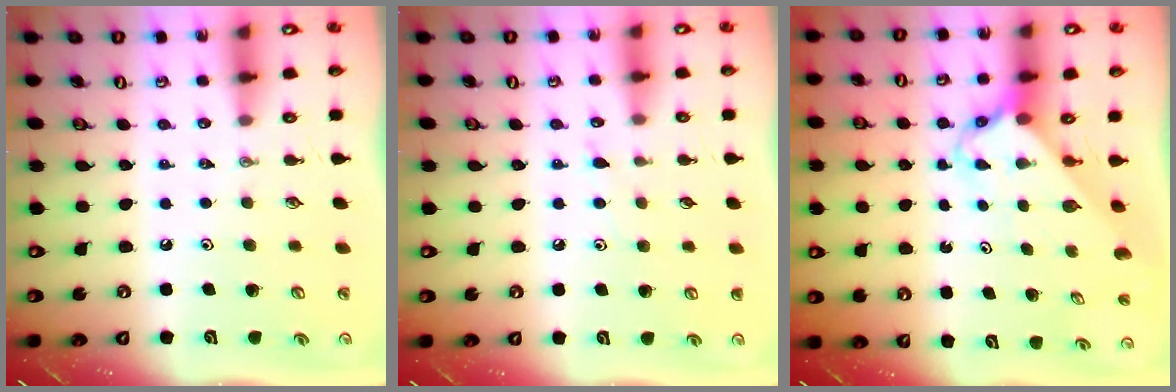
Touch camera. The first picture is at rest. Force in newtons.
{"total": 4.9, "press": 4.8, "slide": 0.6}
{"total": 2.9, "press": 2.9, "slide": 0.3}